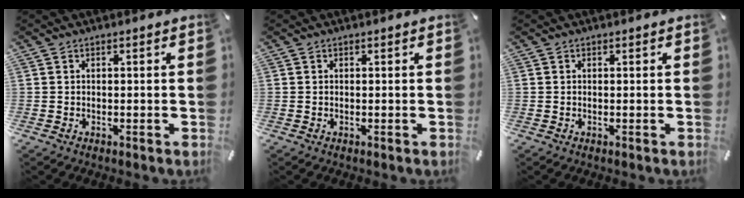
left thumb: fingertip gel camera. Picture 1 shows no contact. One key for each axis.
{"total": 0.0}
{"total": 0.0}